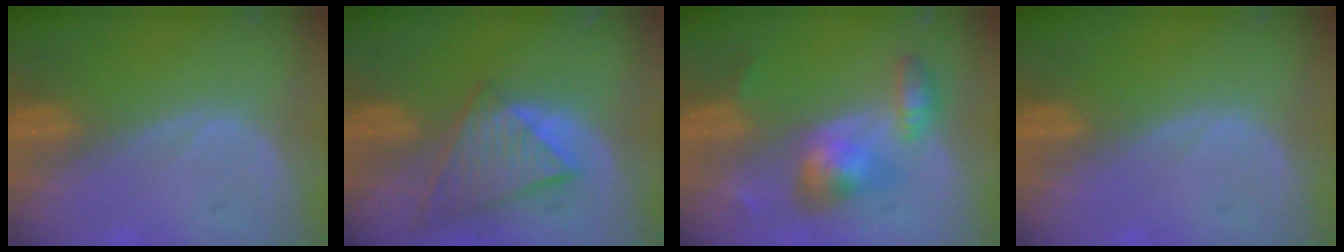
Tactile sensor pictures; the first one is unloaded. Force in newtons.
{"total": 8.8, "press": 7.6, "slide": 4.3}
{"total": 6.2, "press": 6.1, "slide": 1.0}
{"total": 0.0}